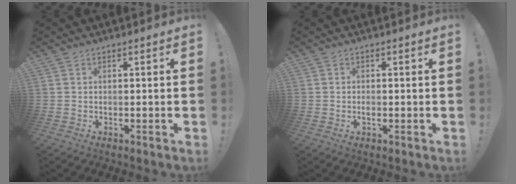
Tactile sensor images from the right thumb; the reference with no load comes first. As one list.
[{"total": 2.2, "force": [0.2, 2.2, 0.3], "torque": [0.003, -0.007, 0.002]}]